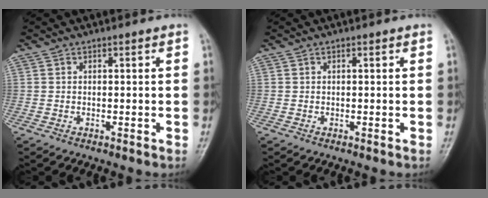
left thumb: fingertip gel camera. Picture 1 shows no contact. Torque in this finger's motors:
{"motor_torque": [0.00, 0.00, -0.04, 0.02, 0.00]}